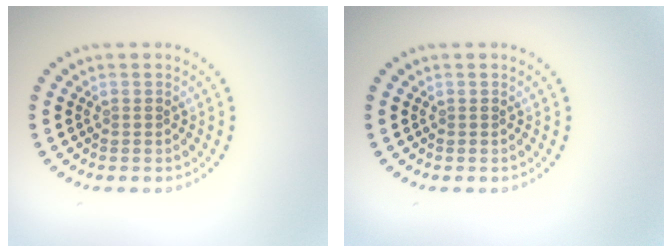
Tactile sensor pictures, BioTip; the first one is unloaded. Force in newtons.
{"total": 0.0}